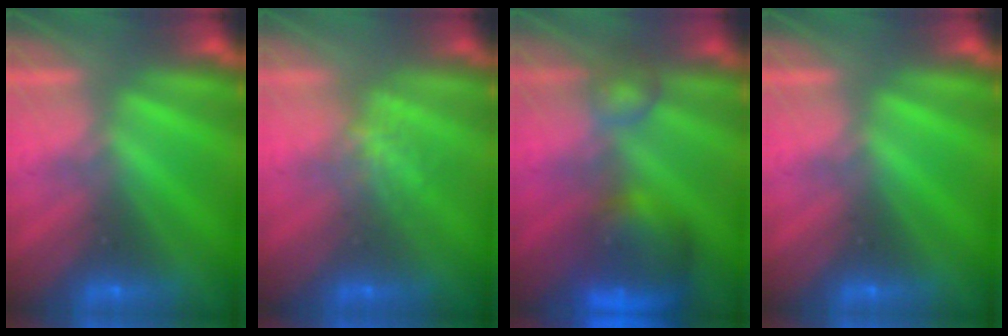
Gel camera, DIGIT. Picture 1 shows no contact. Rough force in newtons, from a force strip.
{"total": 1.2}
{"total": 5.6}
{"total": 0.0}